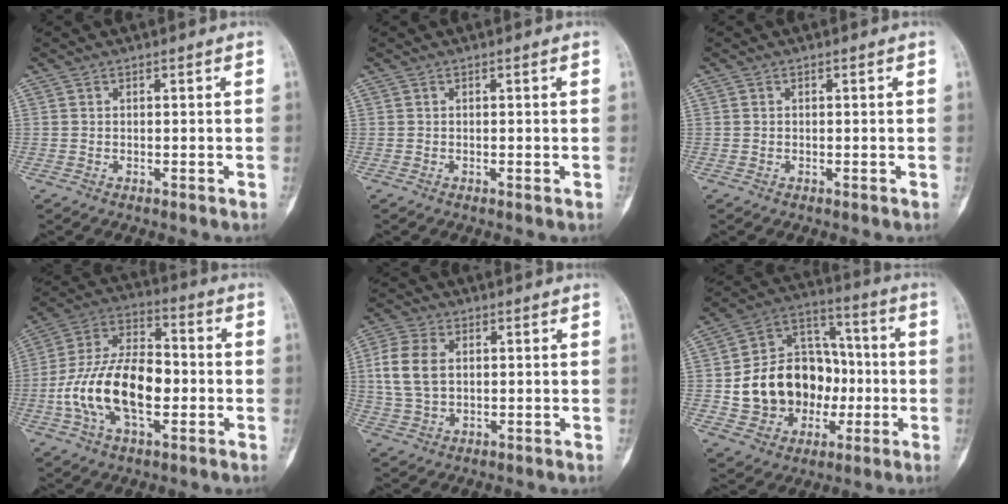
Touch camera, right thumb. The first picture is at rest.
{"total": 0.6, "force": [-0.1, 0.0, 0.6], "torque": [-0.011, 0.000, 0.001]}
{"total": 0.0}
{"total": 18.6, "force": [-3.2, 10.3, 15.2], "torque": [-0.281, 0.035, -0.057]}
{"total": 8.7, "force": [1.4, 5.8, 6.4], "torque": [-0.138, 0.006, 0.031]}
{"total": 19.7, "force": [-2.1, 15.7, 11.6], "torque": [-0.150, 0.040, -0.020]}